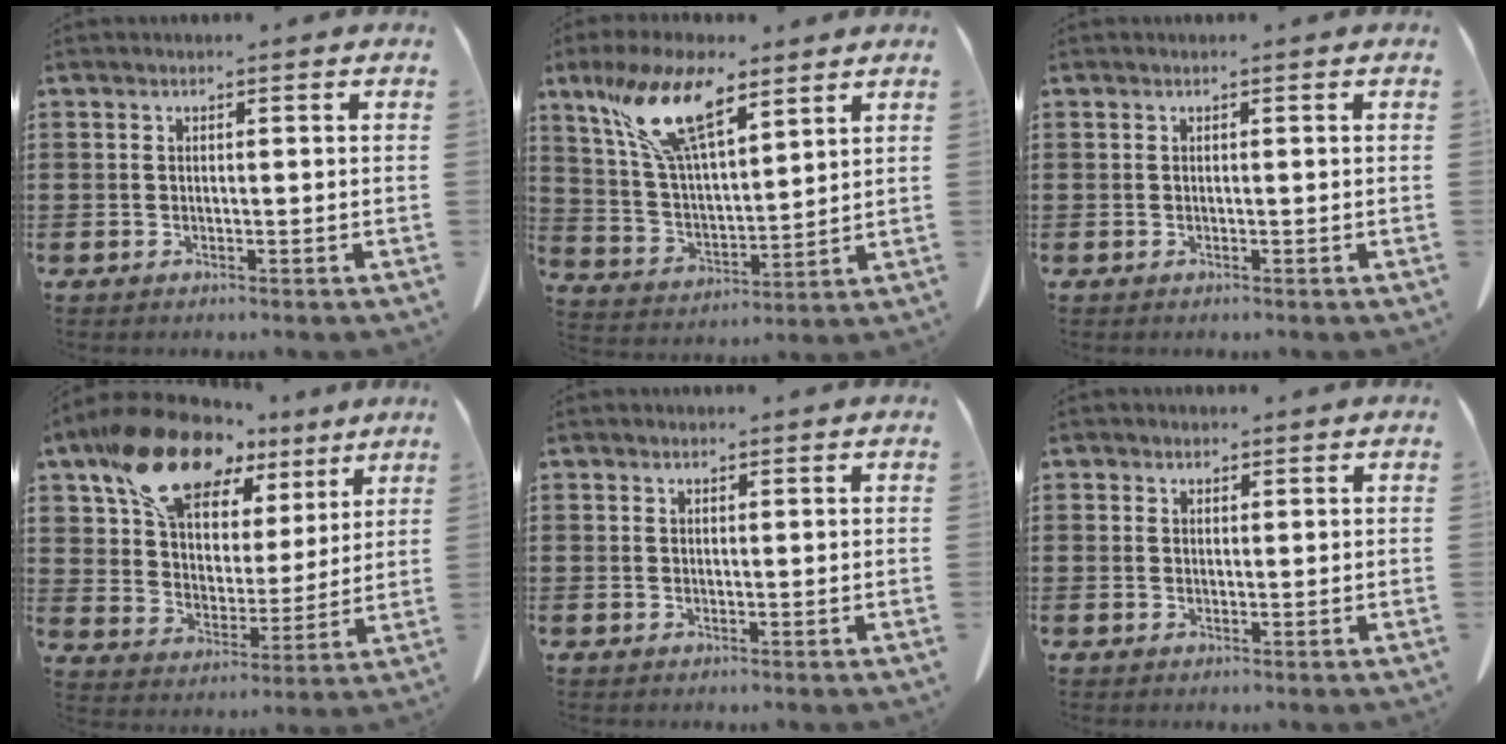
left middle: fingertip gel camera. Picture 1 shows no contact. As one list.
[{"total": 13.7, "force": [8.7, 4.6, 9.5], "torque": [-0.217, -0.016, 0.156]}, {"total": 0.0}, {"total": 16.3, "force": [12.2, 7.8, 7.3], "torque": [-0.166, -0.051, 0.225]}, {"total": 0.7, "force": [0.5, 0.5, 0.2], "torque": [-0.007, 0.001, 0.012]}, {"total": 1.3, "force": [1.1, 0.8, 0.1], "torque": [-0.006, 0.003, 0.022]}]